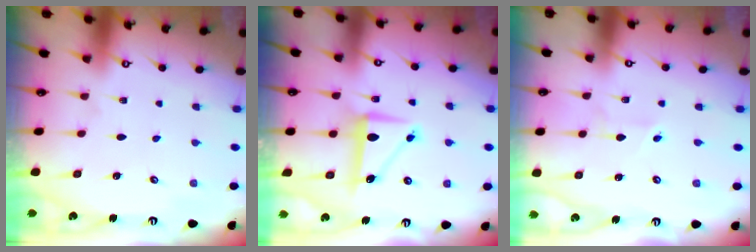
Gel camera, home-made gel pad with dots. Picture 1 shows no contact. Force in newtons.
{"total": 8.3, "press": 8.3, "slide": 0.4}
{"total": 1.8, "press": 1.7, "slide": 0.6}